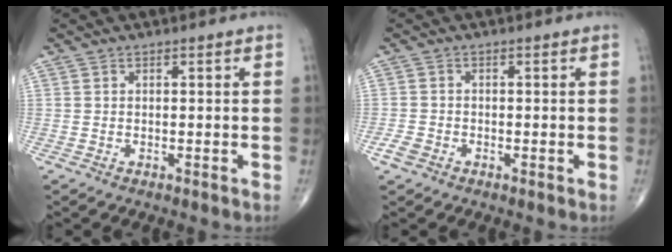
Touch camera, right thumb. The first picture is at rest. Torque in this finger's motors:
{"motor_torque": [0.37, -0.07, -0.05, -0.28, 0.00]}